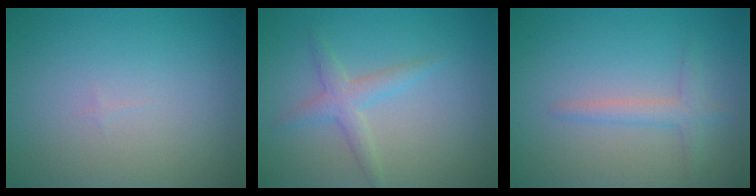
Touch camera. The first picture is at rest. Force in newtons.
{"total": 2.2, "press": 2.2, "slide": 0.1}
{"total": 1.7, "press": 1.7, "slide": 0.1}